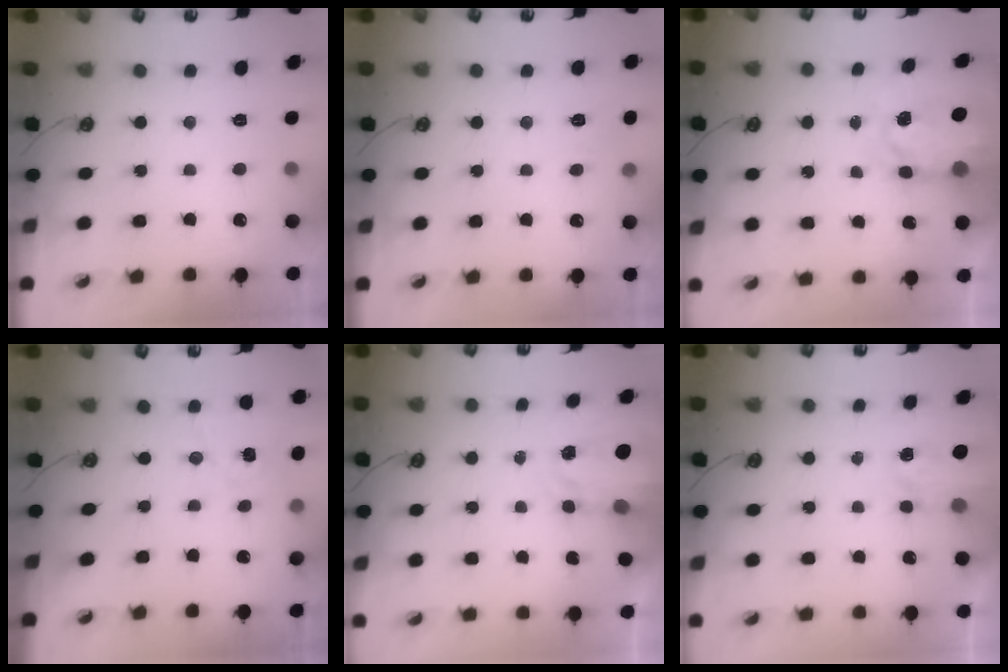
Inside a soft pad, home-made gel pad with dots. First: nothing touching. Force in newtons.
{"total": 7.1, "press": 7.1, "slide": 0.7}
{"total": 6.8, "press": 6.7, "slide": 0.6}
{"total": 2.9, "press": 2.9, "slide": 0.4}
{"total": 3.9, "press": 3.8, "slide": 0.6}
{"total": 3.0, "press": 3.0, "slide": 0.4}